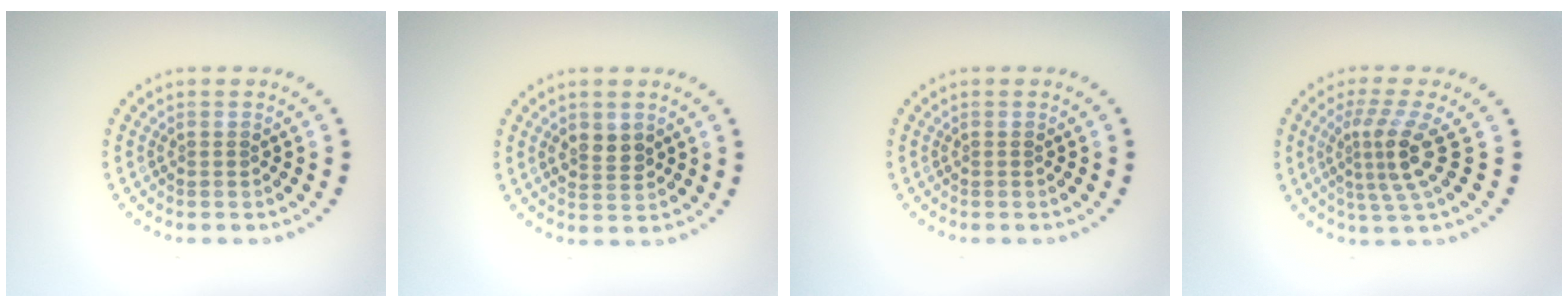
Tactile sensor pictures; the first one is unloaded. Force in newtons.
{"total": 2.1, "press": 2.0, "slide": 0.5}
{"total": 0.0}
{"total": 4.0, "press": 2.6, "slide": 3.0}